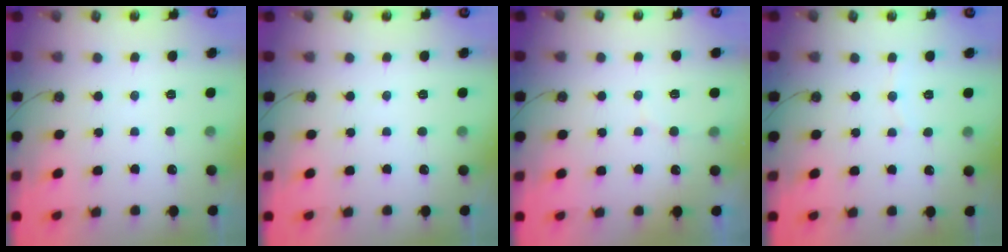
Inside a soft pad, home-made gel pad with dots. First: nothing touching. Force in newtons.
{"total": 0.0}
{"total": 2.5, "press": 2.5, "slide": 0.1}
{"total": 3.2, "press": 3.1, "slide": 0.3}